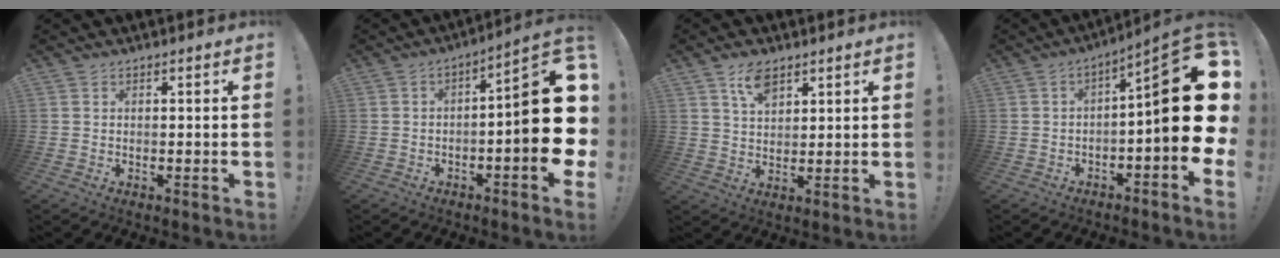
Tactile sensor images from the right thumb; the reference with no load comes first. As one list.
[{"total": 18.3, "force": [-2.2, 4.2, 17.7], "torque": [-0.240, 0.003, -0.033]}, {"total": 7.0, "force": [4.4, 3.7, 4.0], "torque": [-0.071, -0.013, 0.079]}, {"total": 19.4, "force": [0.1, 4.1, 19.0], "torque": [-0.278, -0.006, 0.000]}]